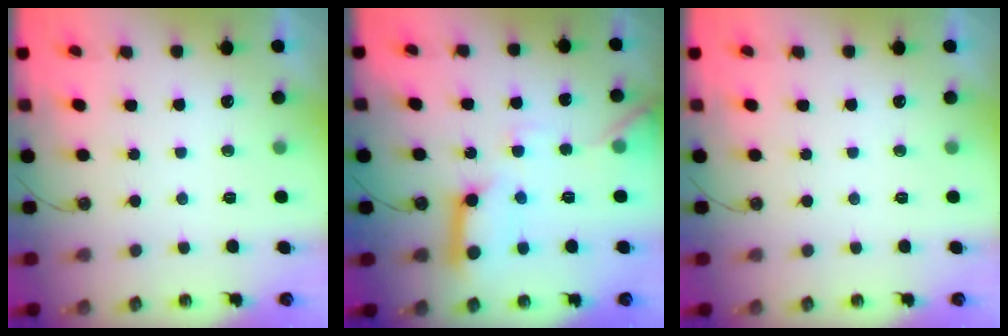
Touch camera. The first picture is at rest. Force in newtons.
{"total": 13.8, "press": 13.7, "slide": 1.3}
{"total": 0.0}